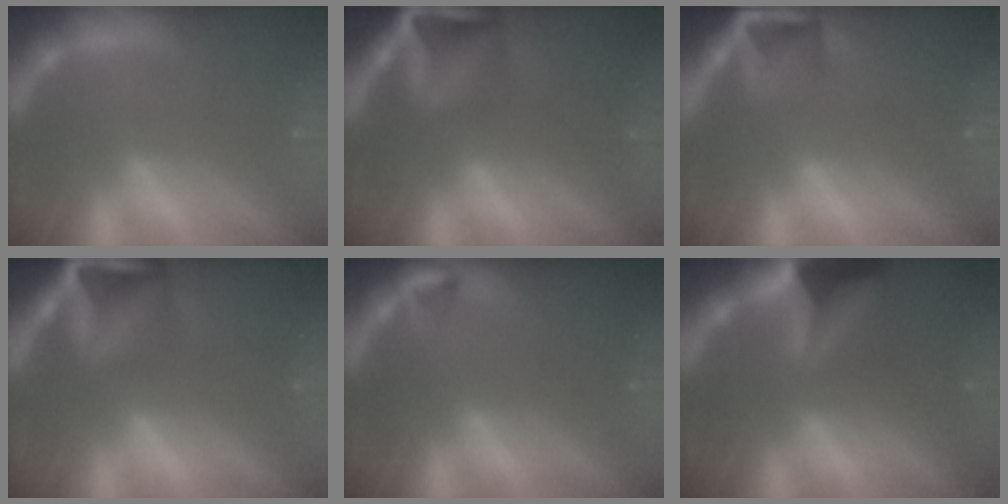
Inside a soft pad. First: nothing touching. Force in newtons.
{"total": 8.1}
{"total": 4.9}
{"total": 8.4}
{"total": 1.5}
{"total": 9.0}